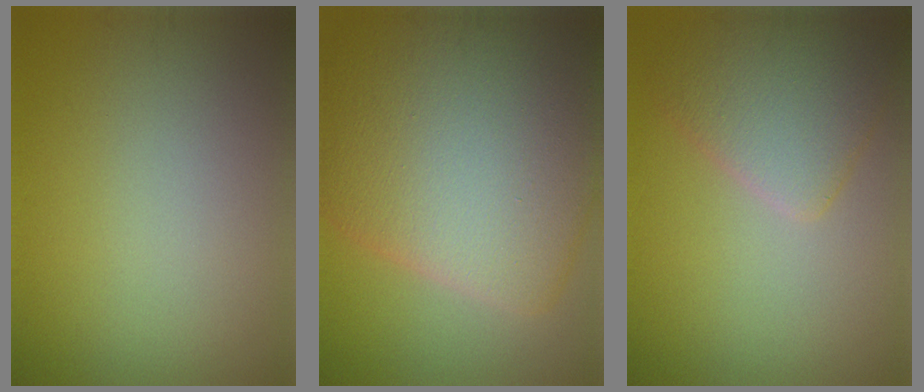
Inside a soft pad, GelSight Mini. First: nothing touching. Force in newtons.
{"total": 14.1, "press": 14.1, "slide": 0.8}
{"total": 4.3, "press": 4.3, "slide": 0.2}